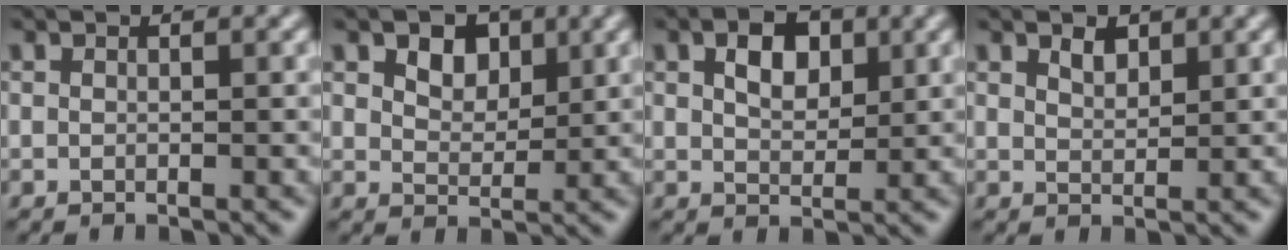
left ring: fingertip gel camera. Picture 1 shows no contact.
{"total": 3.3, "force": [1.7, 2.1, 1.8], "torque": [-0.033, -0.001, 0.019]}
{"total": 3.3, "force": [1.3, 2.0, 2.3], "torque": [-0.043, 0.005, 0.022]}
{"total": 1.5, "force": [1.1, 0.7, 0.7], "torque": [-0.014, 0.000, 0.022]}